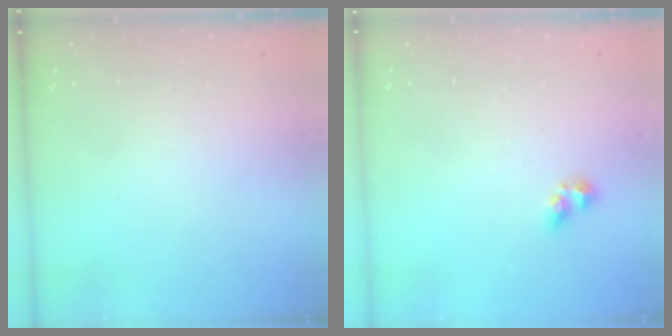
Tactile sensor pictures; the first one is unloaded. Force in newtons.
{"total": 3.3, "press": 3.3, "slide": 0.2}